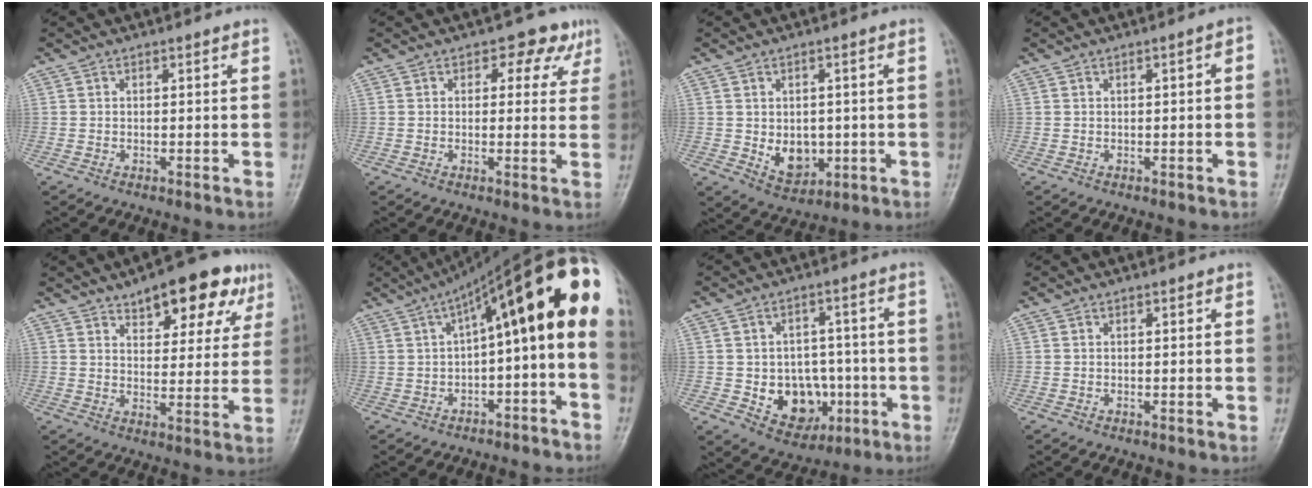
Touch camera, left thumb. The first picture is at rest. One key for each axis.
{"total": 5.5, "fx": 2.6, "fy": 3.8, "fz": 3.1, "tx": 0.006, "ty": -0.003, "tz": 0.023}
{"total": 6.7, "fx": -0.9, "fy": 5.1, "fz": 4.3, "tx": -0.039, "ty": -0.005, "tz": 0.000}
{"total": 1.7, "fx": -0.2, "fy": 0.6, "fz": 1.6, "tx": -0.022, "ty": 0.013, "tz": -0.004}
{"total": 14.5, "fx": 8.5, "fy": 6.4, "fz": 9.9, "tx": -0.085, "ty": -0.023, "tz": 0.116}
{"total": 20.2, "fx": 1.0, "fy": 6.6, "fz": 19.1, "tx": -0.259, "ty": 0.072, "tz": 0.011}
{"total": 11.2, "fx": -2.9, "fy": 8.8, "fz": 6.3, "tx": -0.043, "ty": 0.020, "tz": -0.031}
{"total": 0.0}